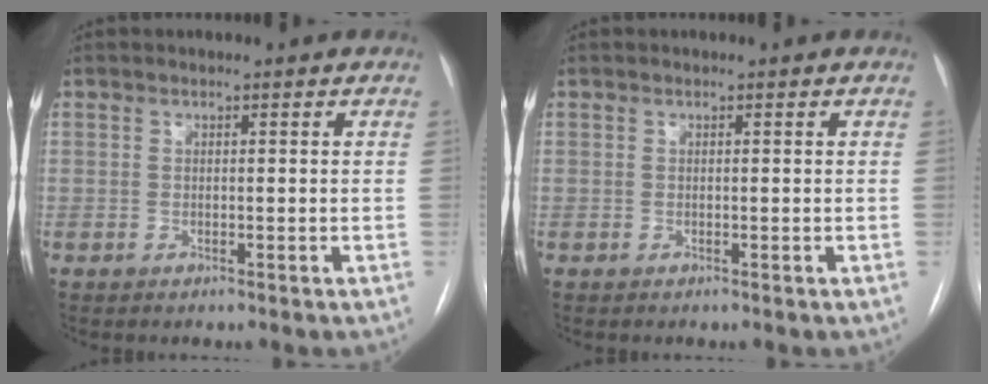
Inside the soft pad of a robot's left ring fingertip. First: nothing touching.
{"total": 0.0}